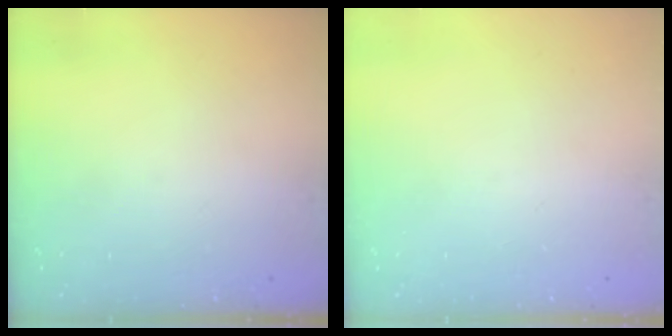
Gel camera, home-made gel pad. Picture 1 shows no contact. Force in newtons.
{"total": 0.0}